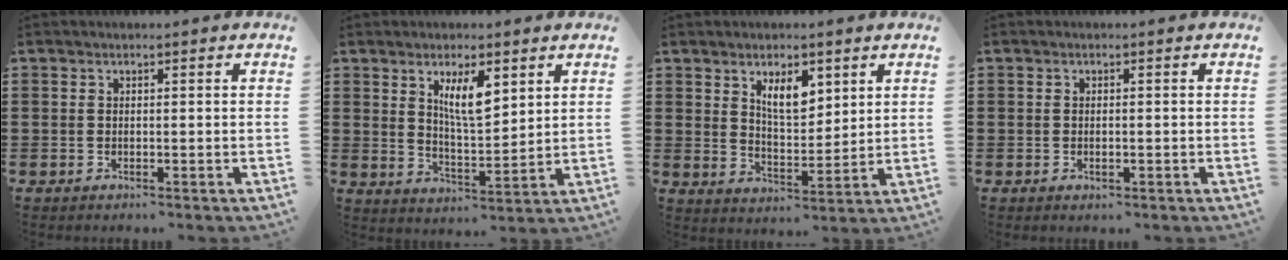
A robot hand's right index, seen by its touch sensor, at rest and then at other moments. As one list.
[{"total": 6.6, "force": [3.2, 2.0, 5.4], "torque": [-0.106, -0.002, 0.054]}, {"total": 5.9, "force": [3.3, 2.6, 4.1], "torque": [-0.068, -0.003, 0.054]}, {"total": 1.0, "force": [-0.2, 0.2, 0.9], "torque": [-0.017, -0.003, -0.003]}]